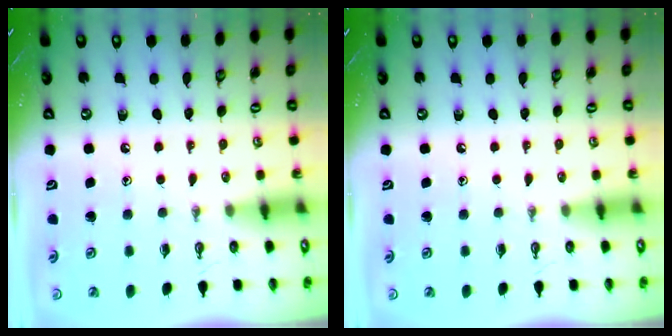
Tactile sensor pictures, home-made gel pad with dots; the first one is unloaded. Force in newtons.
{"total": 0.0}